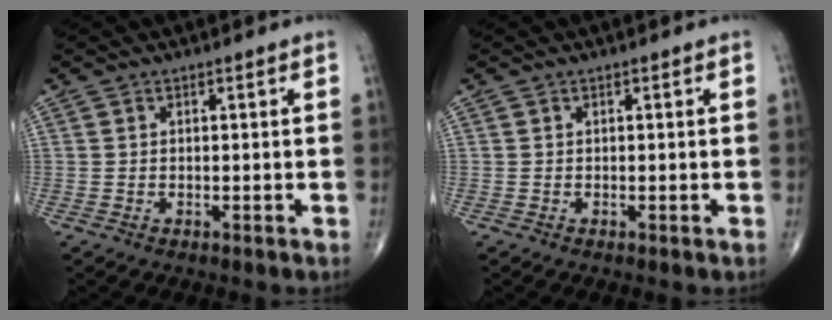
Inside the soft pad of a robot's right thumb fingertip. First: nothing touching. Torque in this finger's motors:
{"motor_torque": [2.10, 0.26, -0.07, -0.14, -0.03]}